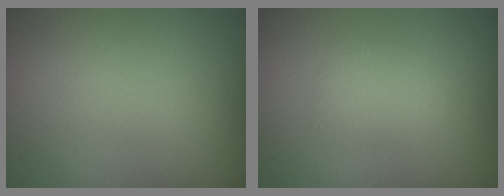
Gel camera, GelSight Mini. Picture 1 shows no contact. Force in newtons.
{"total": 1.5, "press": 1.5, "slide": 0.1}